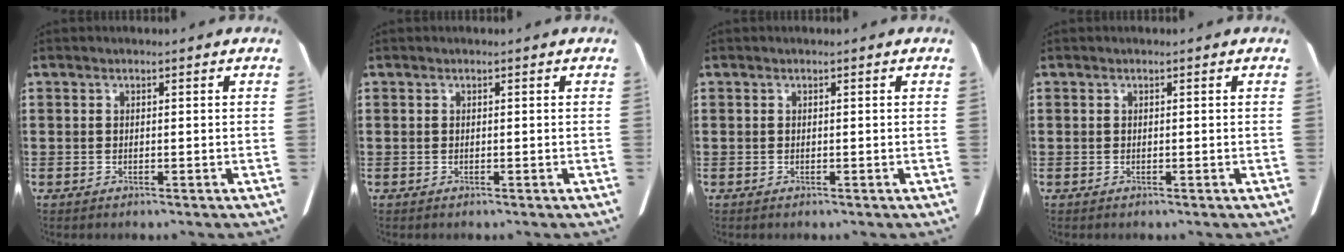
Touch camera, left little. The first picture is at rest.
{"total": 0.0}
{"total": 0.0}
{"total": 0.0}